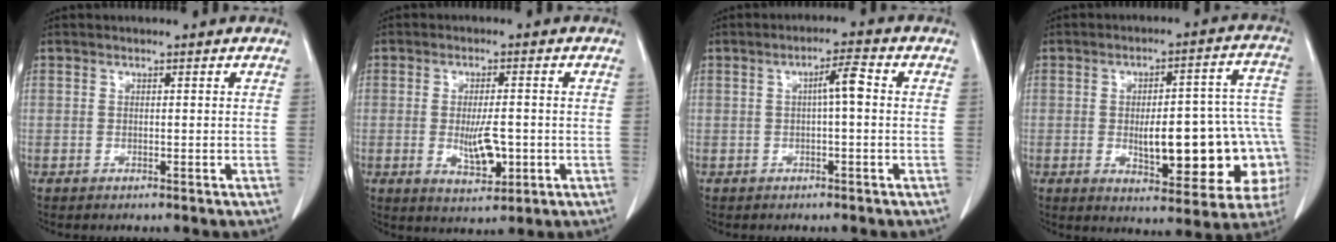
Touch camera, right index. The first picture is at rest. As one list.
[{"total": 6.1, "force": [-1.0, 2.0, 5.7], "torque": [-0.100, -0.010, -0.009]}, {"total": 3.6, "force": [0.3, 0.3, 3.6], "torque": [-0.058, 0.007, 0.003]}, {"total": 20.1, "force": [-3.8, 6.5, 18.6], "torque": [-0.161, 0.043, -0.024]}]